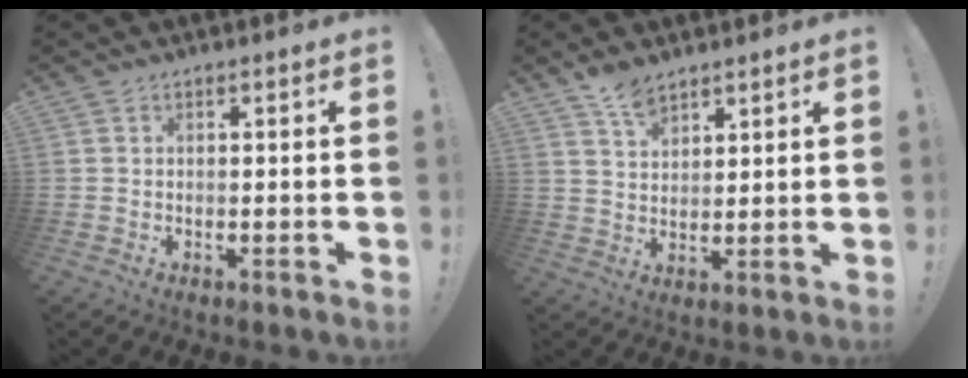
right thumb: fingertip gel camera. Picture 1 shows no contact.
{"total": 6.0, "force": [4.9, 2.6, 2.3], "torque": [-0.040, -0.028, 0.090]}